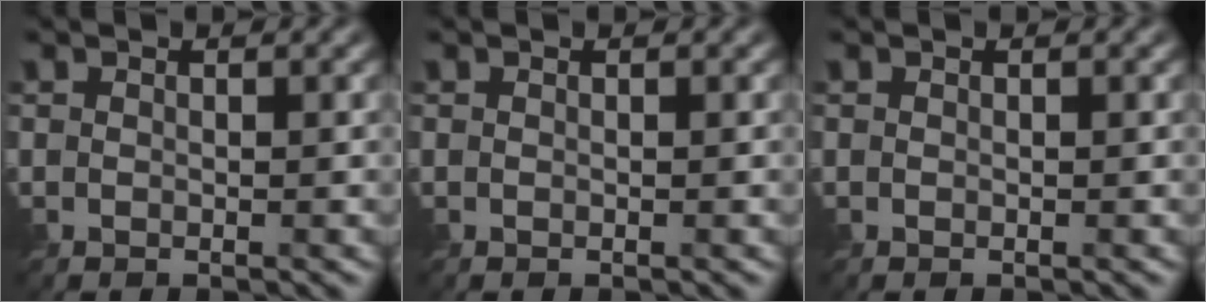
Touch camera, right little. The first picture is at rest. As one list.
[{"total": 0.0}, {"total": 0.0}]